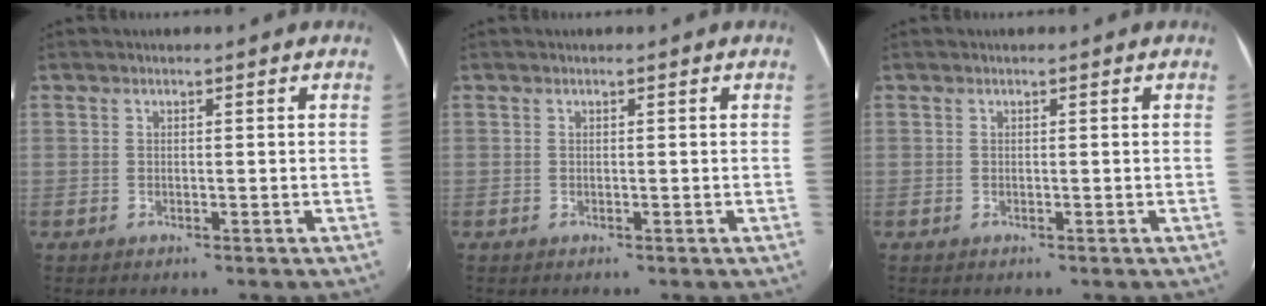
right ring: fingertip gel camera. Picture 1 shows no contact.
{"total": 0.0}
{"total": 0.0}